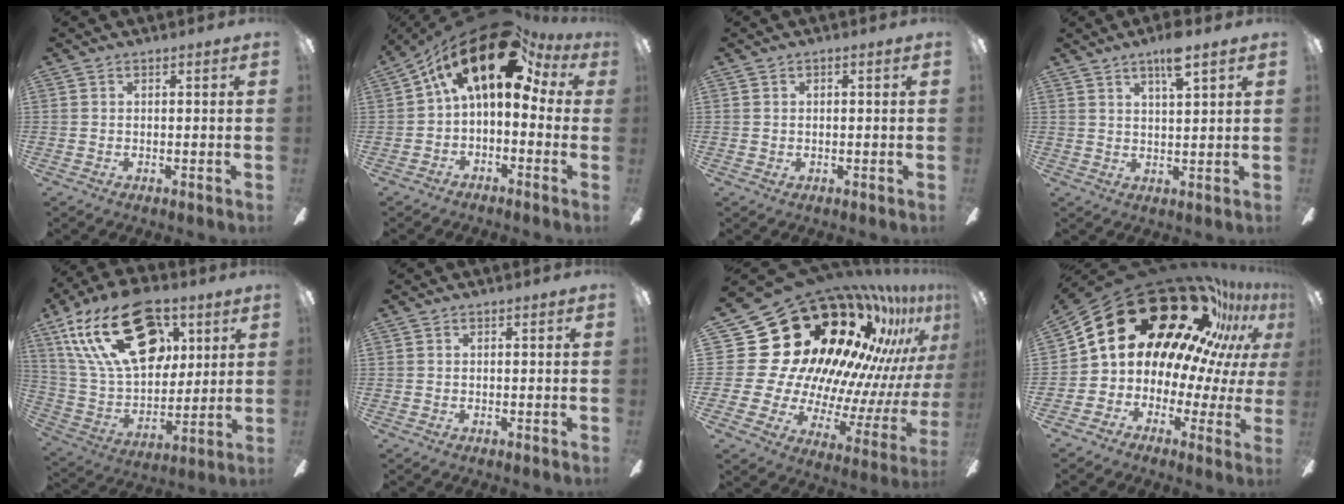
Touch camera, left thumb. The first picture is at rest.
{"total": 19.0, "force": [9.0, 8.6, 14.4], "torque": [-0.242, -0.042, 0.155]}
{"total": 0.5, "force": [0.0, 0.5, 0.1], "torque": [0.000, 0.003, -0.001]}
{"total": 6.7, "force": [4.7, 0.9, 4.7], "torque": [-0.077, -0.020, 0.074]}
{"total": 28.8, "force": [12.8, 17.2, 19.1], "torque": [-0.334, -0.055, 0.229]}
{"total": 0.0}
{"total": 34.2, "force": [19.3, 20.3, 19.6], "torque": [-0.266, -0.213, 0.419]}
{"total": 27.5, "force": [16.2, 15.3, 16.0], "torque": [-0.262, -0.126, 0.310]}